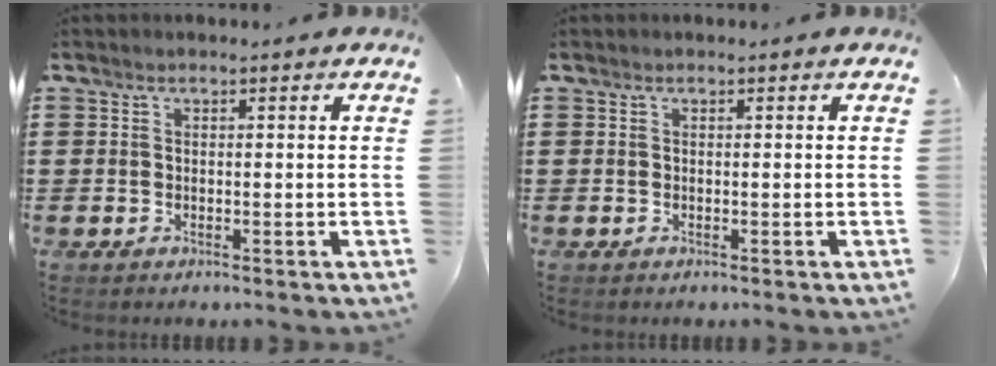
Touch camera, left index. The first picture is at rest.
{"total": 0.0}